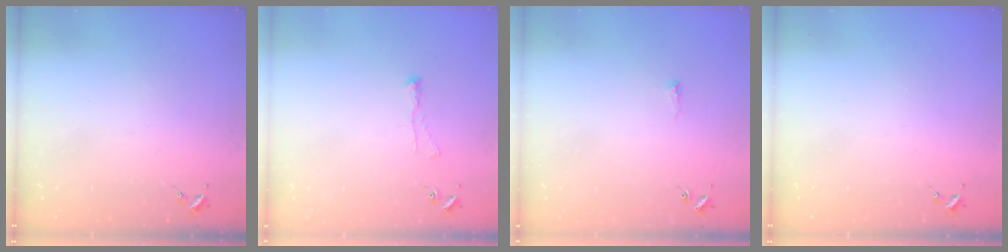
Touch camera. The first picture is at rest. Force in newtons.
{"total": 2.7, "press": 2.6, "slide": 0.7}
{"total": 4.8, "press": 4.7, "slide": 0.7}
{"total": 0.0}